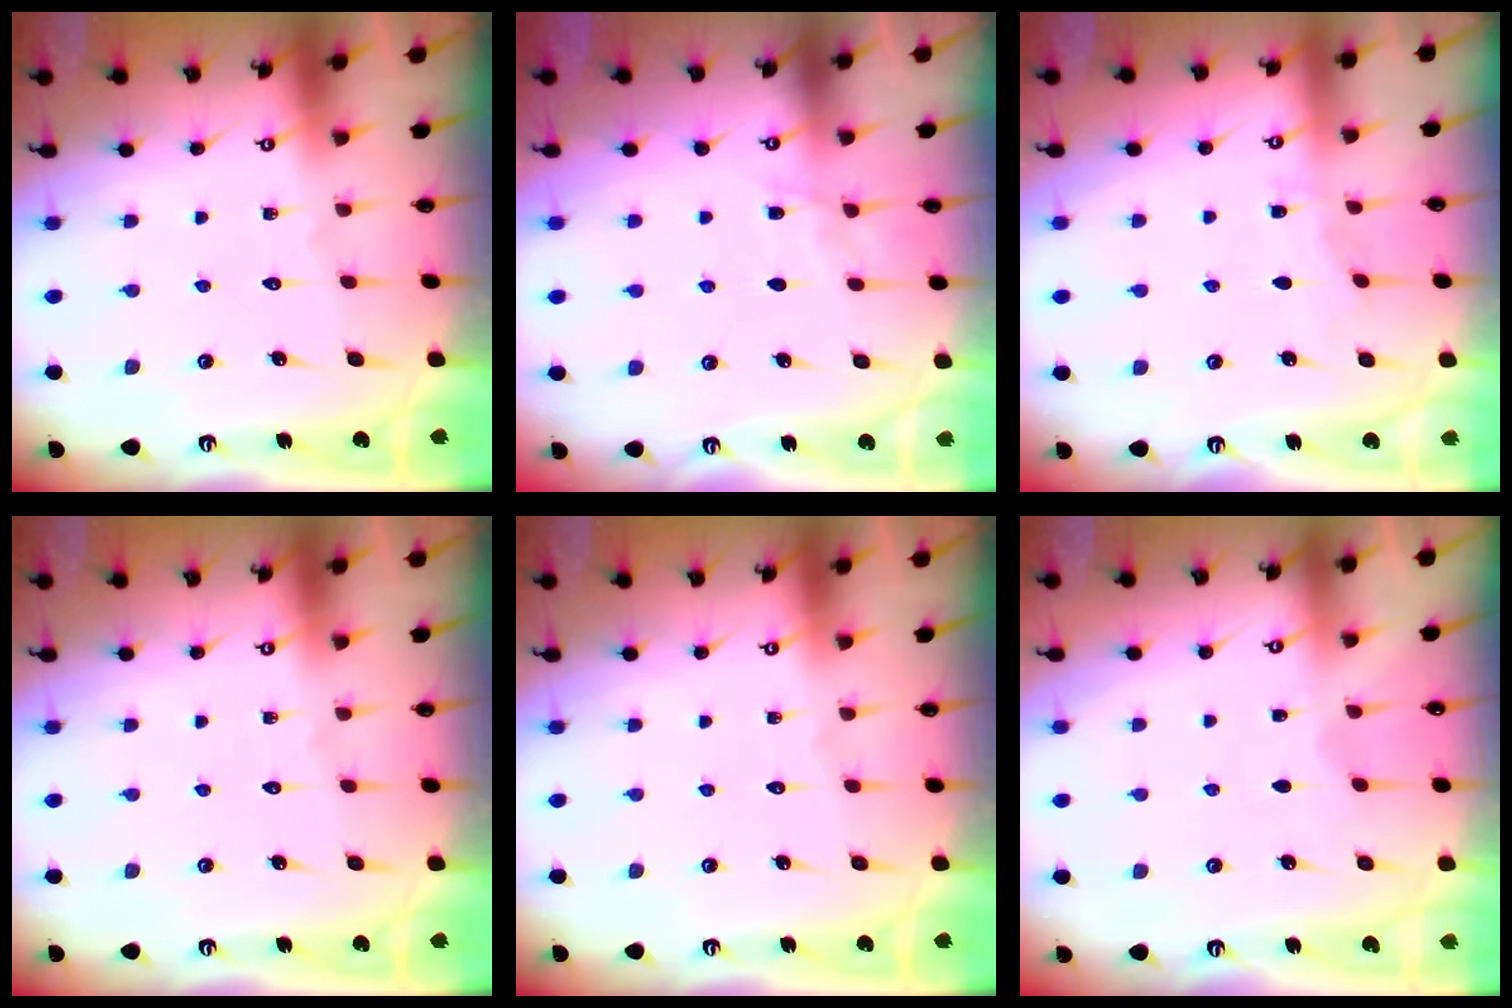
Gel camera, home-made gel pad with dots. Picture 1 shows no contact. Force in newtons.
{"total": 3.5, "press": 3.5, "slide": 0.4}
{"total": 2.8, "press": 2.8, "slide": 0.3}
{"total": 0.0}
{"total": 0.0}
{"total": 2.0, "press": 2.0, "slide": 0.3}